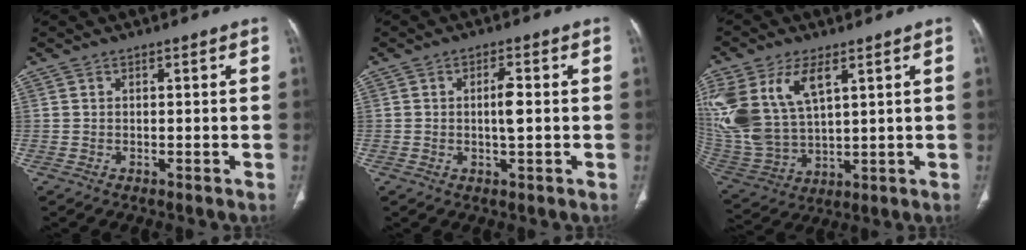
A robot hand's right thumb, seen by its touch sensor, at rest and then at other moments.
{"total": 3.4, "force": [0.1, 0.9, 3.3], "torque": [-0.058, 0.000, -0.001]}
{"total": 18.7, "force": [7.2, 10.4, 13.7], "torque": [-0.305, -0.017, 0.153]}